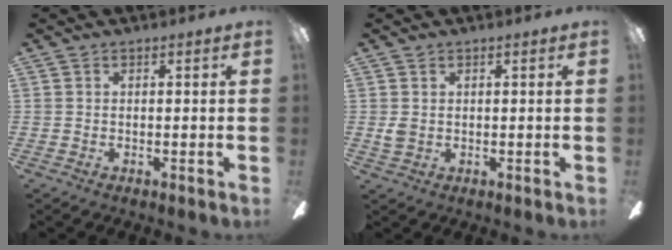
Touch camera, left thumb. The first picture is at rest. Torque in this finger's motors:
{"motor_torque": [0.29, 0.59, 0.07, -0.34, 0.01]}